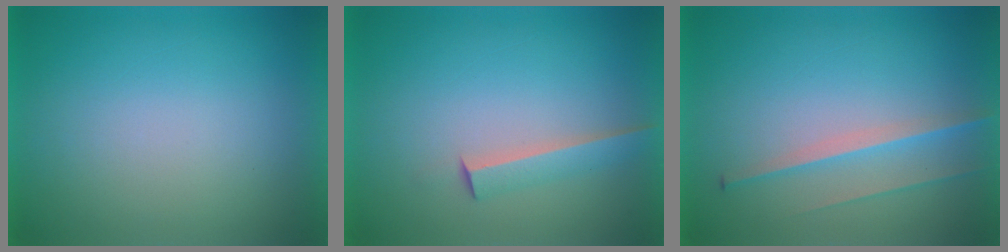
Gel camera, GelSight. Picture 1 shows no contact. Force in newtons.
{"total": 2.7}
{"total": 2.8}